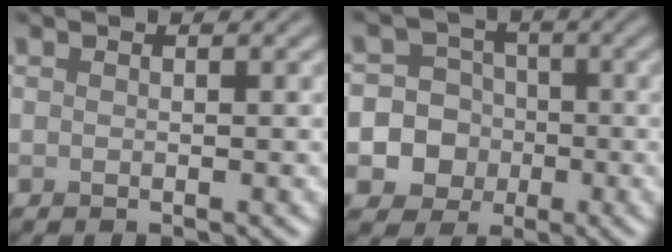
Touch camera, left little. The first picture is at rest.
{"total": 10.6, "force": [-2.4, 10.1, 2.0], "torque": [-0.057, -0.001, -0.064]}